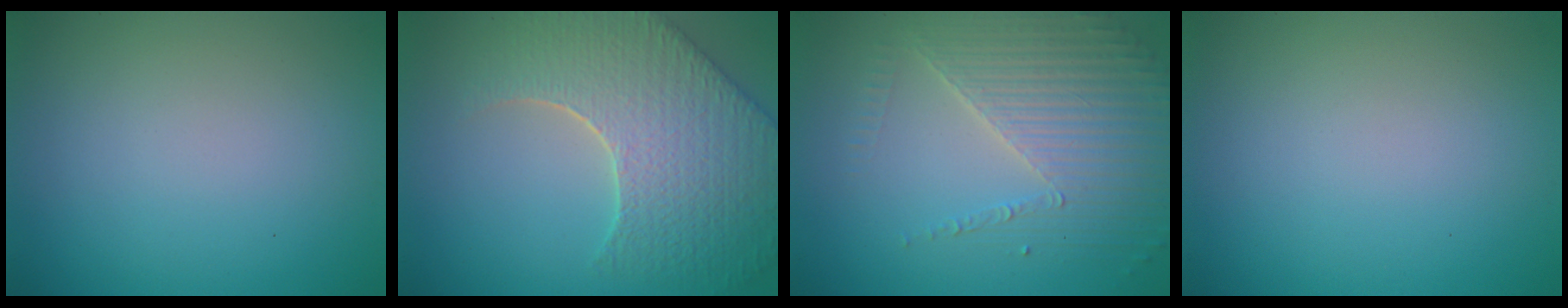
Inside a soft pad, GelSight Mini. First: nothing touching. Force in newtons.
{"total": 8.5, "press": 6.3, "slide": 5.8}
{"total": 4.4, "press": 3.9, "slide": 2.1}
{"total": 0.0}